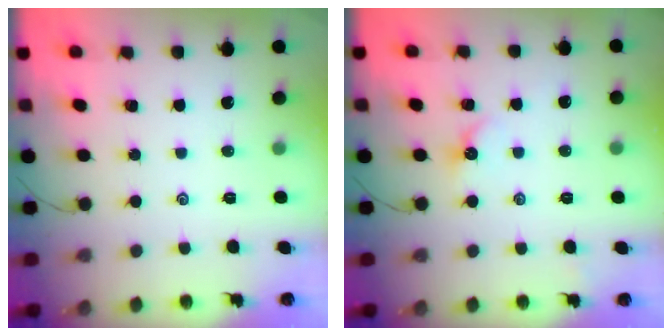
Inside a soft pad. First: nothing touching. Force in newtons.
{"total": 3.1, "press": 3.1, "slide": 0.4}